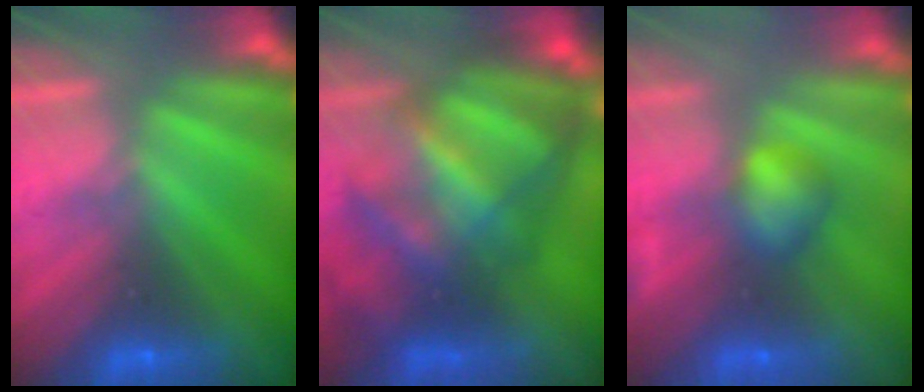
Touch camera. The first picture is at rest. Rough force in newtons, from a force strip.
{"total": 9.8}
{"total": 2.7}